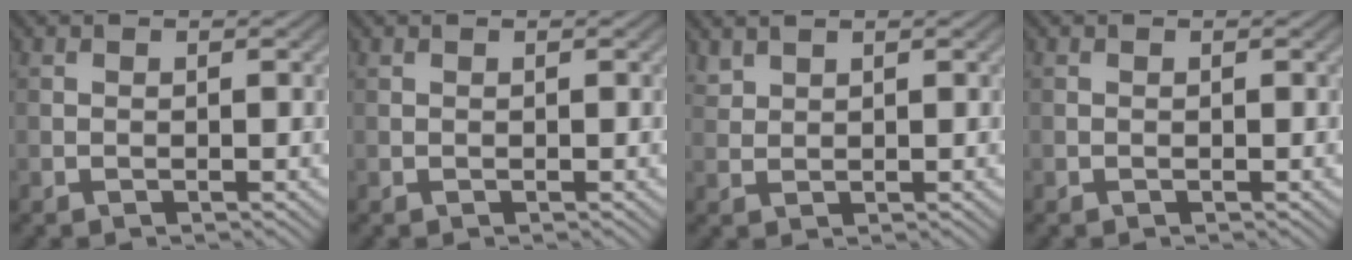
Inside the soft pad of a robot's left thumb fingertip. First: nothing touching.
{"total": 0.0}
{"total": 1.5, "force": [1.4, 0.5, 0.4], "torque": [-0.016, 0.004, 0.036]}
{"total": 0.0}